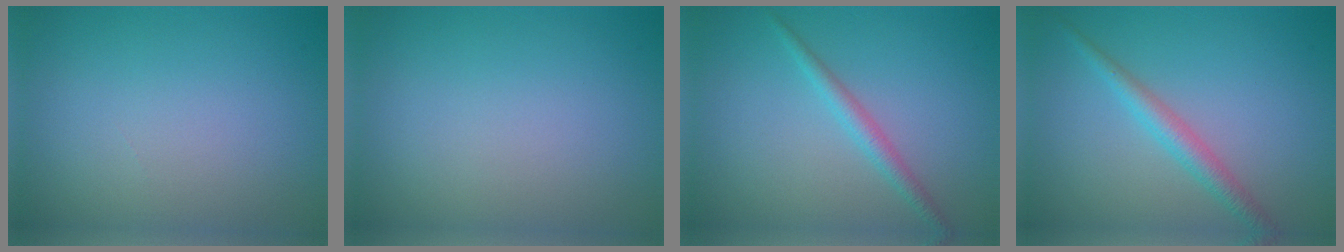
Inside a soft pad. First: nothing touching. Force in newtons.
{"total": 0.0}
{"total": 1.8, "press": 1.8, "slide": 0.1}
{"total": 2.5, "press": 2.5, "slide": 0.1}